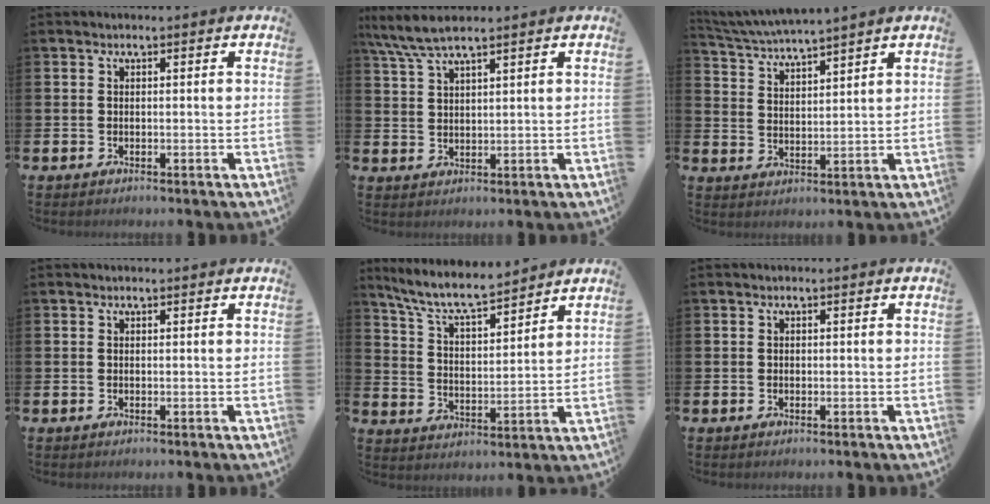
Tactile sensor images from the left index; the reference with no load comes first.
{"total": 5.9, "force": [5.1, 0.7, 2.9], "torque": [-0.074, -0.011, 0.094]}
{"total": 4.6, "force": [4.5, -0.5, 0.5], "torque": [-0.029, -0.028, 0.078]}
{"total": 0.0}
{"total": 7.8, "force": [7.3, 1.0, 2.8], "torque": [-0.083, -0.046, 0.128]}
{"total": 0.0}